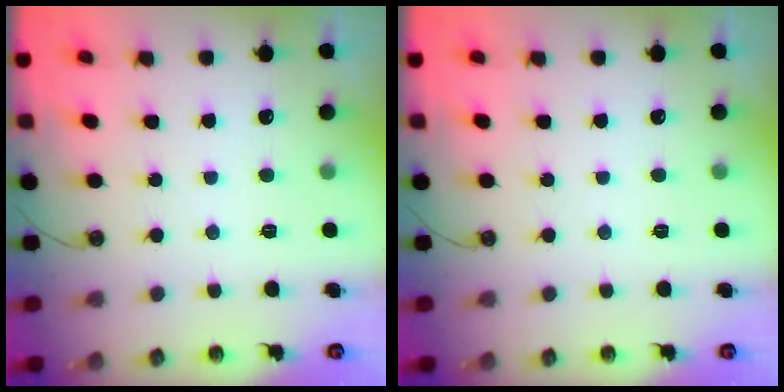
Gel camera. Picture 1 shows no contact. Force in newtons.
{"total": 0.0}